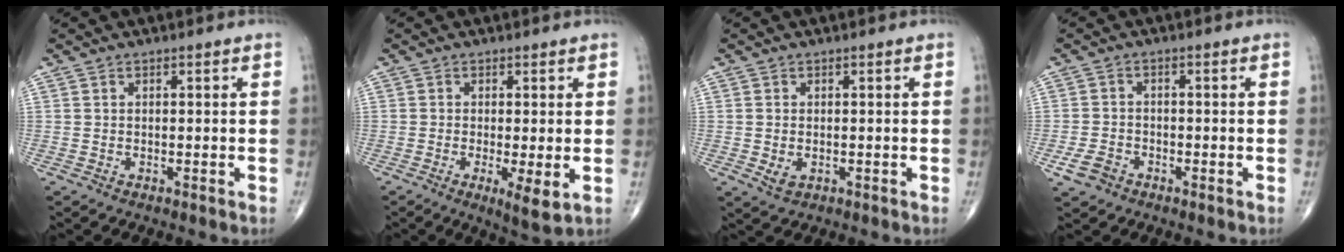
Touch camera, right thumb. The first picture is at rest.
{"total": 5.0, "force": [-1.0, 1.1, 4.8], "torque": [-0.086, -0.017, -0.019]}
{"total": 2.3, "force": [-0.4, 1.5, 1.7], "torque": [-0.029, -0.003, -0.001]}
{"total": 3.8, "force": [-2.1, 2.7, 1.7], "torque": [-0.034, 0.011, -0.036]}